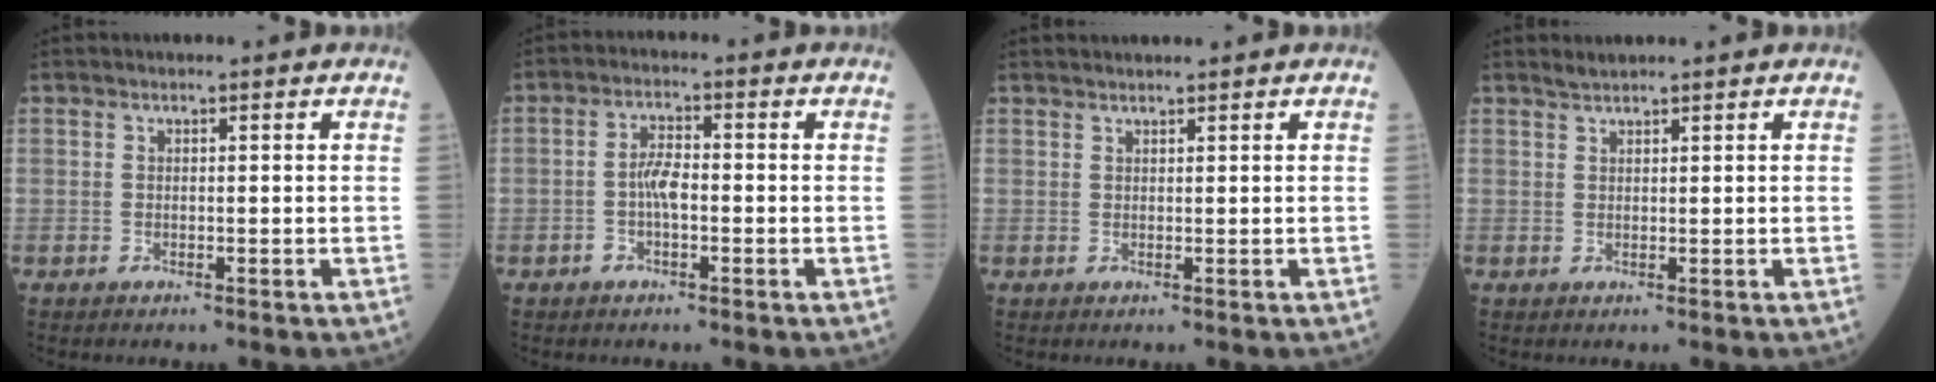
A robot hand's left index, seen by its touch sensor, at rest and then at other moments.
{"total": 3.7, "force": [-0.9, 1.3, 3.3], "torque": [-0.071, 0.006, -0.019]}
{"total": 1.3, "force": [1.3, -0.2, 0.2], "torque": [-0.003, 0.016, 0.029]}
{"total": 1.0, "force": [1.0, -0.2, 0.0], "torque": [-0.006, 0.007, 0.024]}